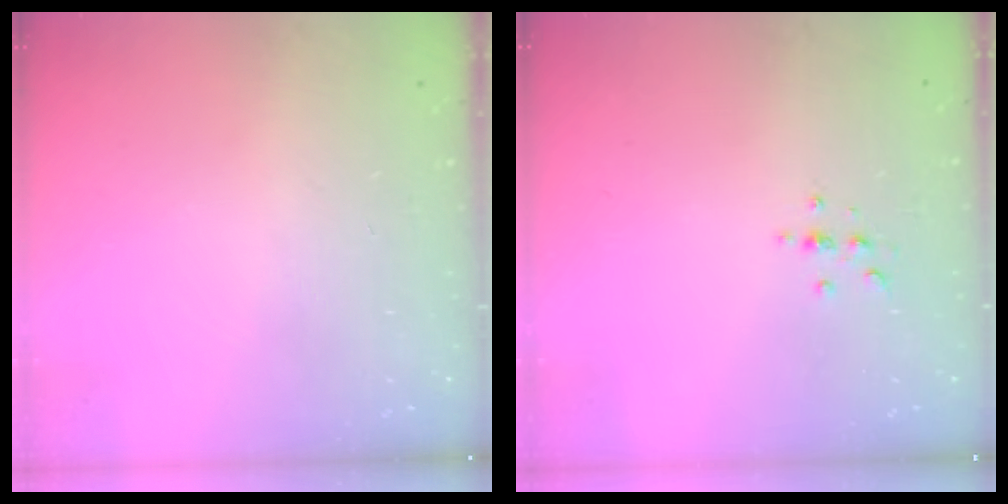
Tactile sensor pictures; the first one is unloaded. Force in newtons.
{"total": 2.2, "press": 2.1, "slide": 0.2}